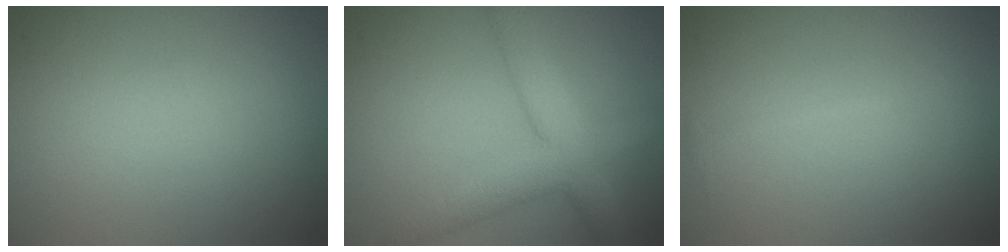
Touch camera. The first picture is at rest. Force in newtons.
{"total": 5.5, "press": 5.5, "slide": 0.3}
{"total": 0.6, "press": 0.6, "slide": 0.1}